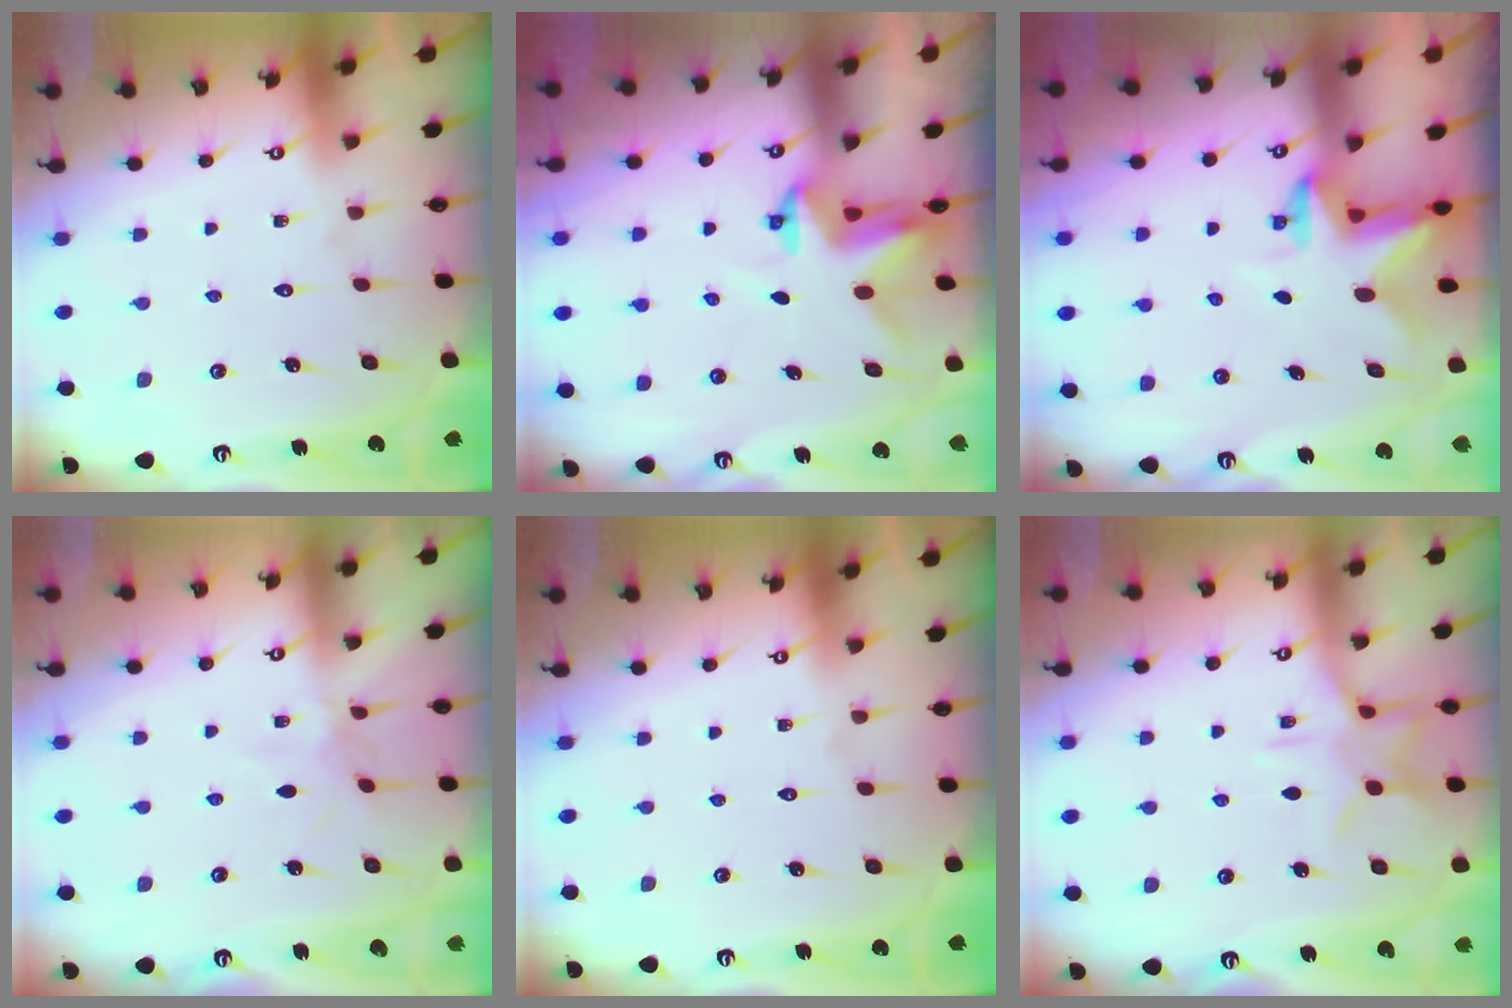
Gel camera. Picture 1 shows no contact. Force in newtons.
{"total": 3.4, "press": 3.4, "slide": 0.1}
{"total": 2.7, "press": 2.7, "slide": 0.5}
{"total": 2.7, "press": 2.6, "slide": 0.3}
{"total": 0.0}
{"total": 10.6, "press": 10.5, "slide": 0.8}